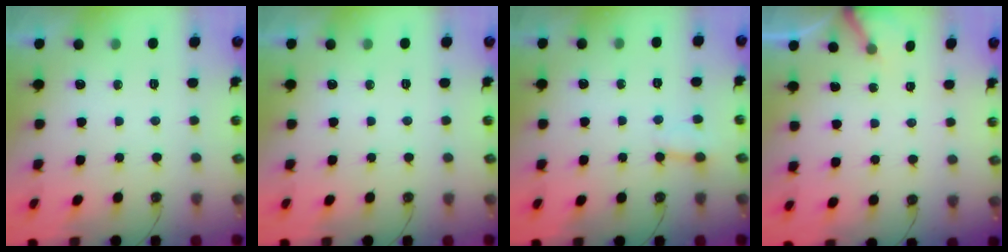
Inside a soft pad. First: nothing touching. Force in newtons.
{"total": 0.0}
{"total": 1.9, "press": 1.9, "slide": 0.1}
{"total": 3.3, "press": 3.3, "slide": 0.3}